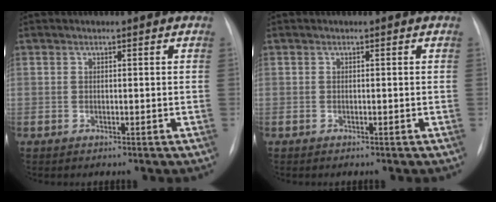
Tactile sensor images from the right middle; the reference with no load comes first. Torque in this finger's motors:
{"motor_torque": [-0.07, 0.02, 0.05, 0.01]}